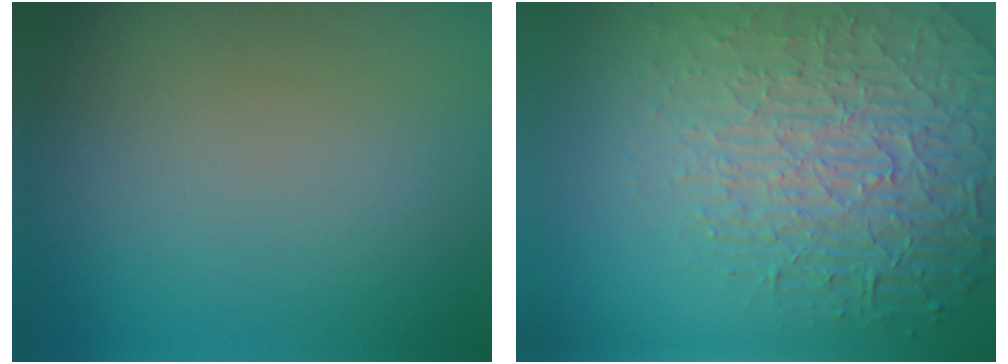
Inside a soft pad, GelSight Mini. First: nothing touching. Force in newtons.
{"total": 7.6, "press": 5.5, "slide": 5.2}